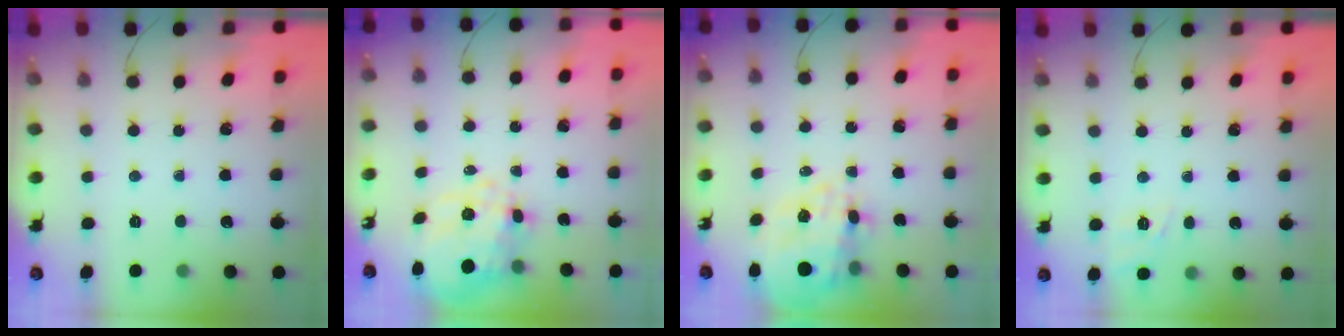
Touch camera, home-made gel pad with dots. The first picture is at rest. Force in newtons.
{"total": 13.1, "press": 12.9, "slide": 2.3}
{"total": 13.3, "press": 12.9, "slide": 3.2}
{"total": 2.4, "press": 1.8, "slide": 1.5}